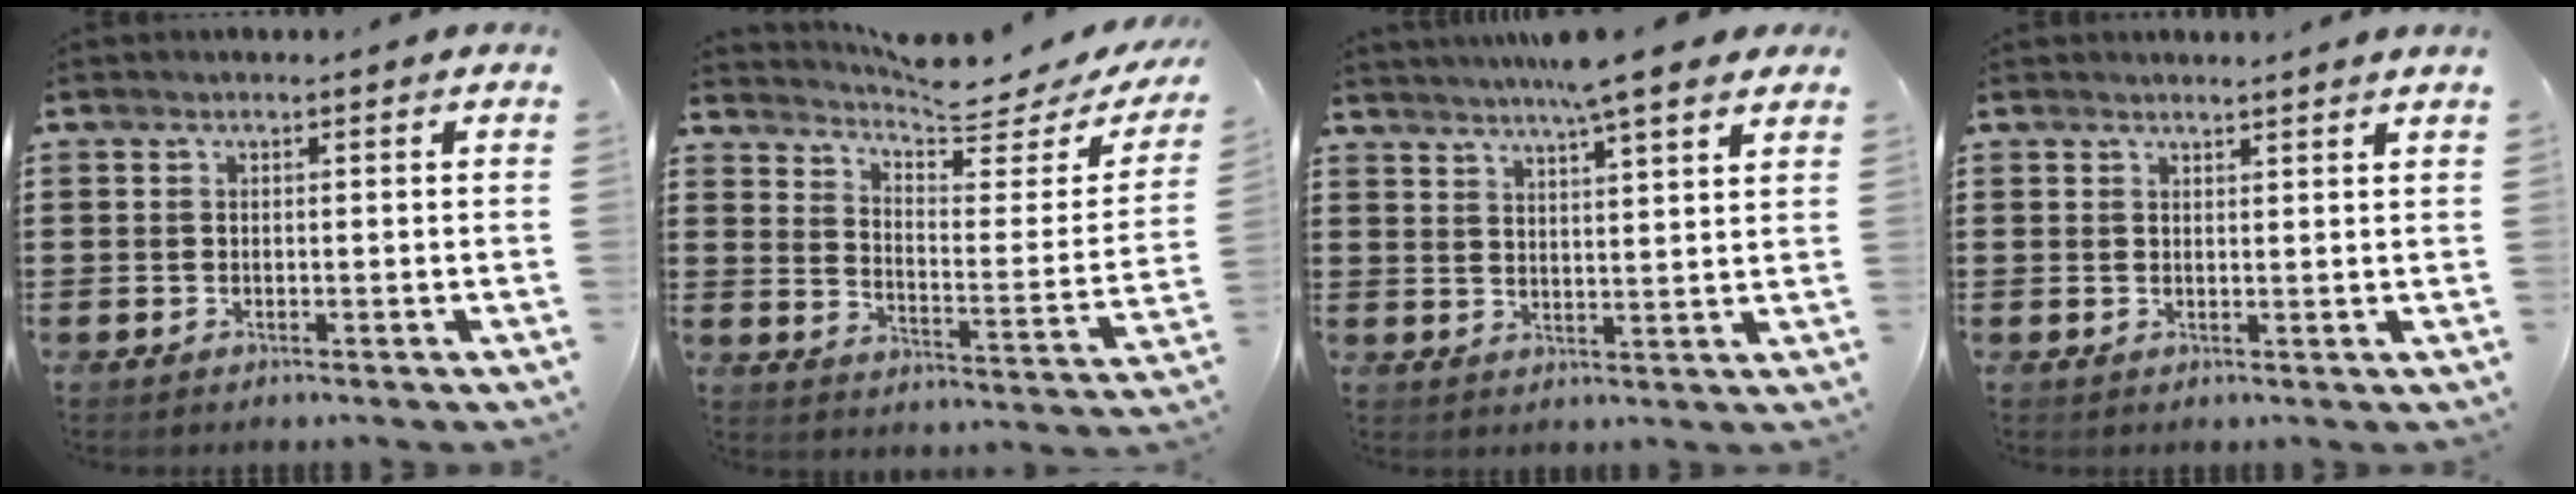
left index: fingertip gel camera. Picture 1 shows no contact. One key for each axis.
{"total": 5.8, "fx": 5.3, "fy": 0.2, "fz": 2.1, "tx": -0.054, "ty": -0.045, "tz": 0.087}
{"total": 6.5, "fx": 5.5, "fy": -0.3, "fz": 3.5, "tx": -0.075, "ty": -0.016, "tz": 0.094}
{"total": 1.7, "fx": 1.6, "fy": -0.3, "fz": 0.1, "tx": -0.004, "ty": 0.000, "tz": 0.032}